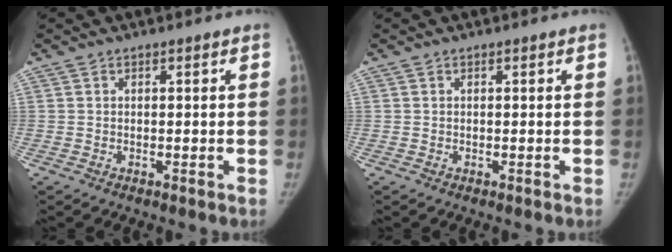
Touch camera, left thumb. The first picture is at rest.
{"total": 0.0}